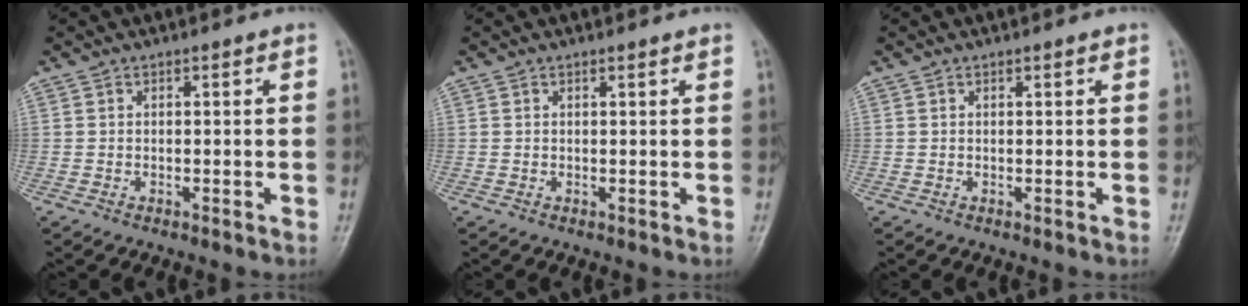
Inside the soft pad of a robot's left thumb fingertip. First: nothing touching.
{"total": 0.6, "force": [0.5, -0.1, 0.4], "torque": [-0.011, -0.003, 0.010]}
{"total": 0.7, "force": [0.4, 0.1, 0.5], "torque": [-0.007, 0.000, 0.005]}